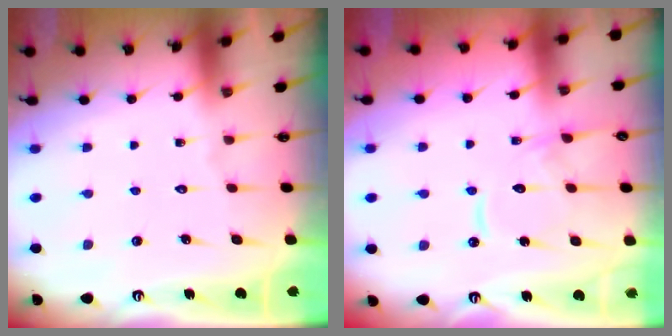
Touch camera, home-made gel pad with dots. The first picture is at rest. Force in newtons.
{"total": 12.5, "press": 12.5, "slide": 1.4}